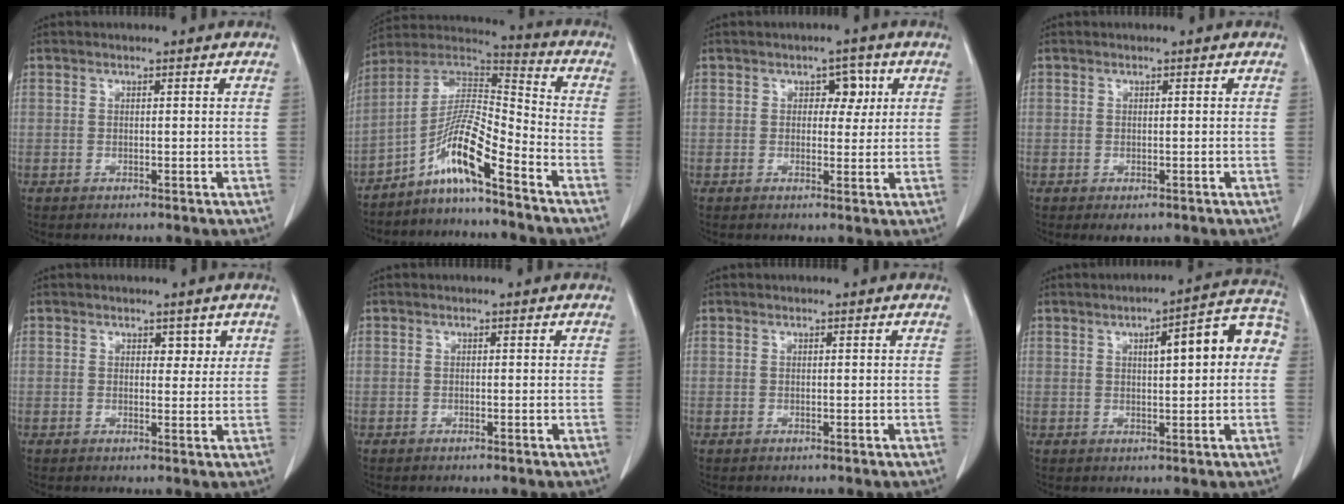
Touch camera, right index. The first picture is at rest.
{"total": 10.6, "force": [-6.6, 0.8, 8.3], "torque": [-0.160, 0.022, -0.125]}
{"total": 3.4, "force": [1.1, 2.2, 2.4], "torque": [-0.023, 0.010, 0.014]}
{"total": 1.6, "force": [-0.9, 0.9, 0.9], "torque": [-0.009, -0.001, -0.005]}
{"total": 2.1, "force": [1.1, 1.3, 1.1], "torque": [-0.008, -0.004, 0.015]}
{"total": 0.0}
{"total": 0.0}
{"total": 10.3, "force": [2.0, 2.4, 9.8], "torque": [-0.126, 0.036, 0.021]}